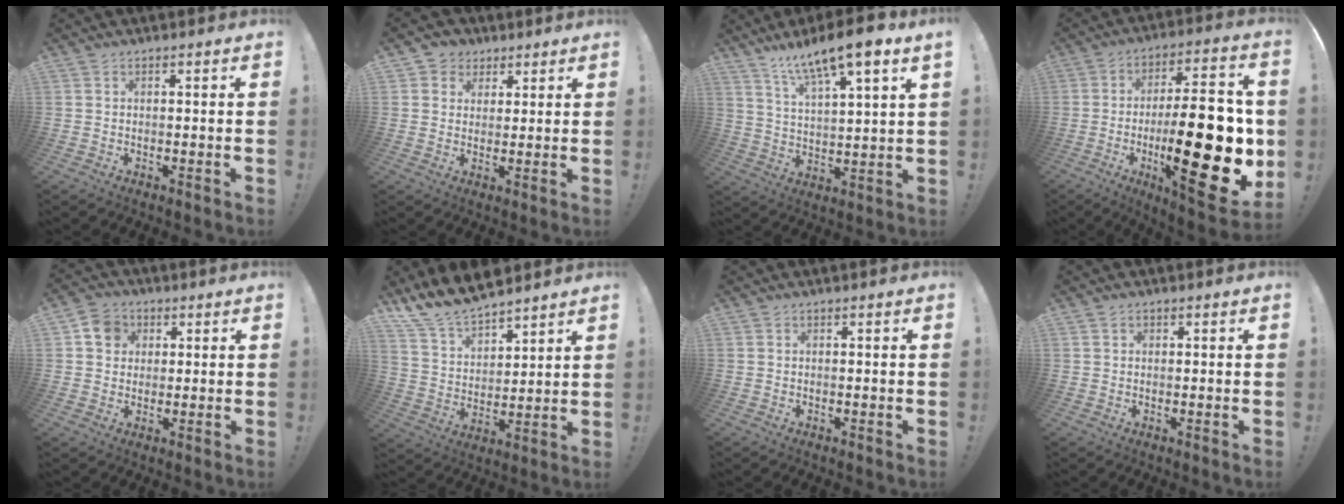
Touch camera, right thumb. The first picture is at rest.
{"total": 5.0, "force": [1.9, 4.6, 0.8], "torque": [-0.012, -0.010, 0.037]}
{"total": 11.3, "force": [9.2, 1.2, 6.6], "torque": [-0.116, -0.062, 0.152]}
{"total": 30.7, "force": [-4.9, 9.7, 28.7], "torque": [-0.462, 0.014, -0.070]}
{"total": 7.3, "force": [2.1, 6.5, 2.7], "torque": [-0.036, 0.001, 0.042]}
{"total": 12.7, "force": [11.5, 4.2, 3.2], "torque": [-0.084, -0.090, 0.217]}
{"total": 0.0}
{"total": 0.8, "force": [0.3, 0.8, 0.1], "torque": [0.005, 0.000, 0.004]}